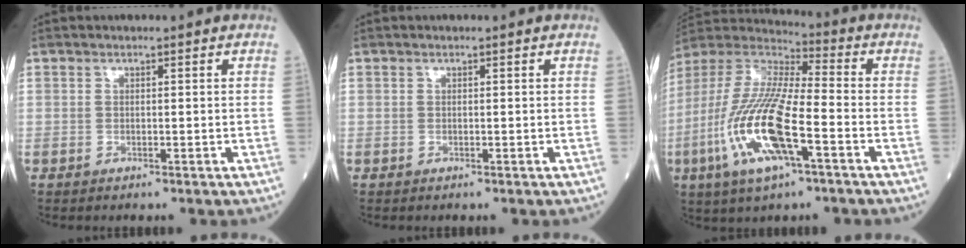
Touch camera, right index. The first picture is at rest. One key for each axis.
{"total": 0.0}
{"total": 18.0, "fx": -6.1, "fy": 3.7, "fz": 16.6, "tx": -0.360, "ty": -0.018, "tz": -0.116}